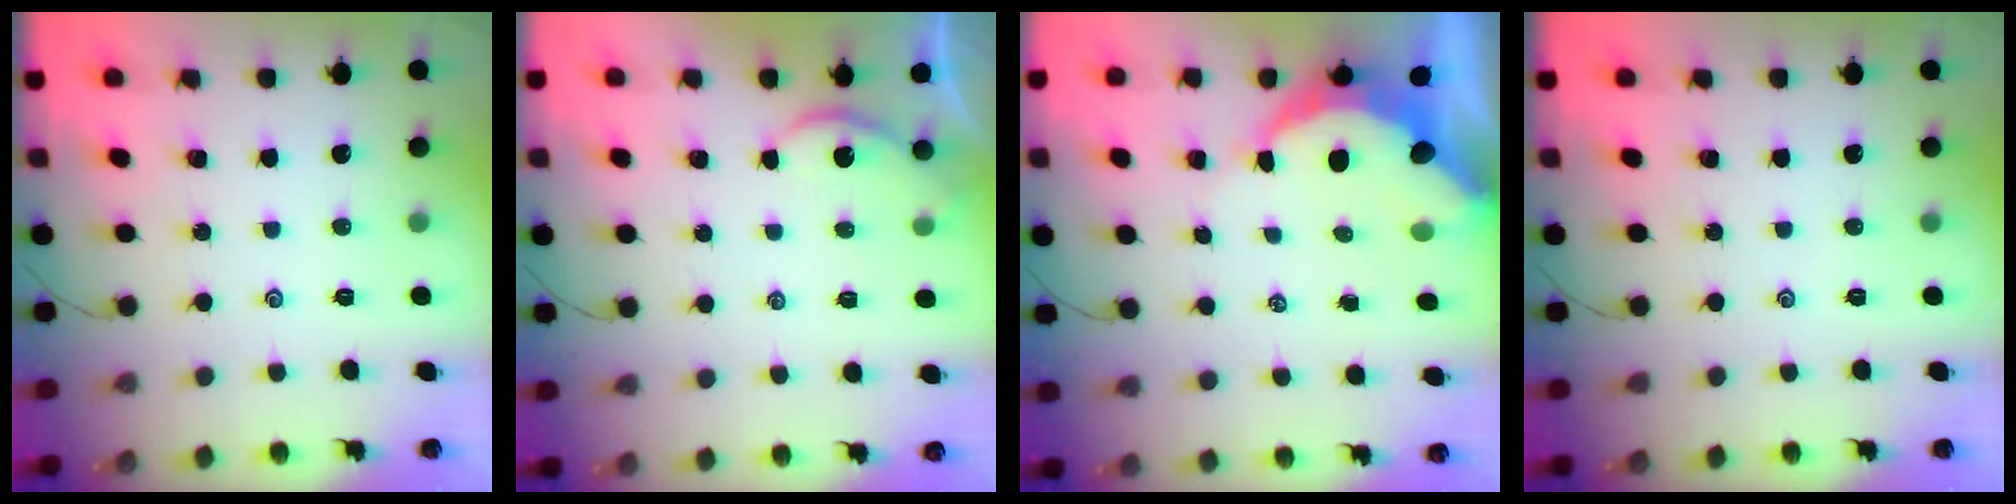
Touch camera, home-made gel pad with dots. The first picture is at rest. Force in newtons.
{"total": 1.2, "press": 1.1, "slide": 0.1}
{"total": 10.9, "press": 10.9, "slide": 1.2}
{"total": 0.0}